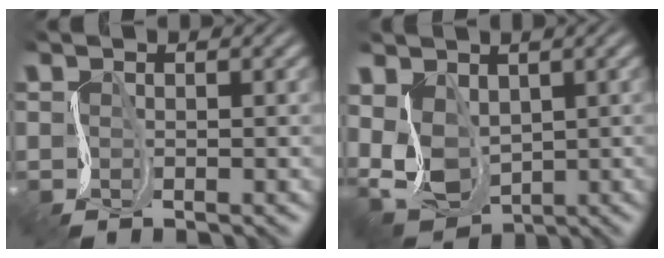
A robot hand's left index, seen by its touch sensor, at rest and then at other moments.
{"total": 7.4, "force": [1.0, 5.0, 5.4], "torque": [-0.129, -0.003, 0.011]}